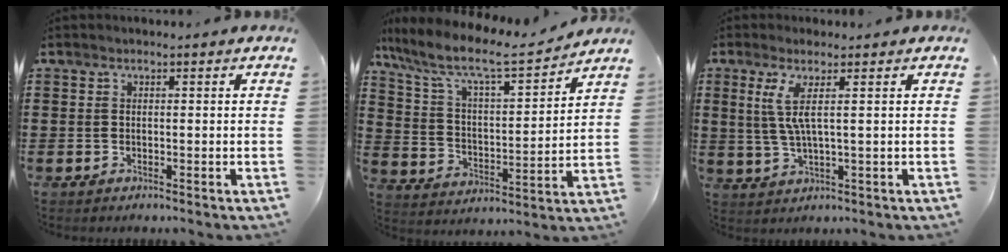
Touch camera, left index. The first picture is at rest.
{"total": 8.3, "force": [6.8, 1.4, 4.6], "torque": [-0.119, -0.042, 0.110]}
{"total": 4.9, "force": [1.4, 0.0, 4.7], "torque": [-0.110, -0.015, 0.018]}